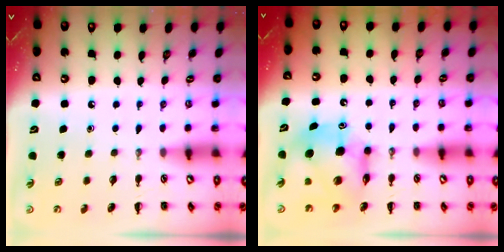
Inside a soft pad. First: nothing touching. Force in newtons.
{"total": 9.4, "press": 9.1, "slide": 2.2}